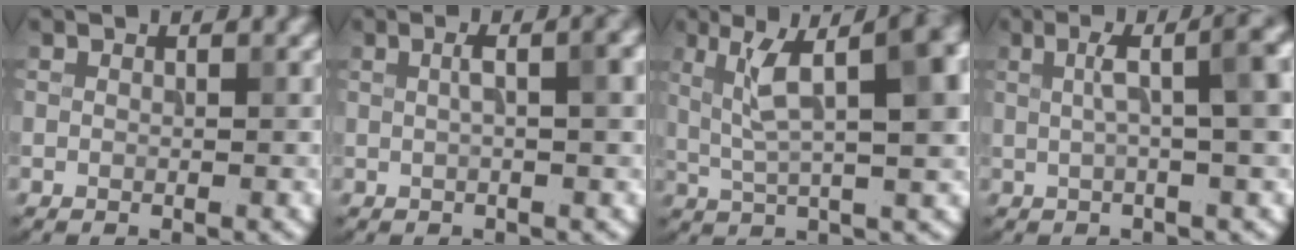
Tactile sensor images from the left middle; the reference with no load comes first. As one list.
[{"total": 5.0, "force": [1.0, 1.8, 4.6], "torque": [-0.046, 0.023, 0.010]}, {"total": 10.5, "force": [3.4, 3.3, 9.3], "torque": [-0.155, 0.018, 0.057]}, {"total": 7.4, "force": [1.7, 2.4, 6.8], "torque": [-0.073, 0.026, 0.024]}]